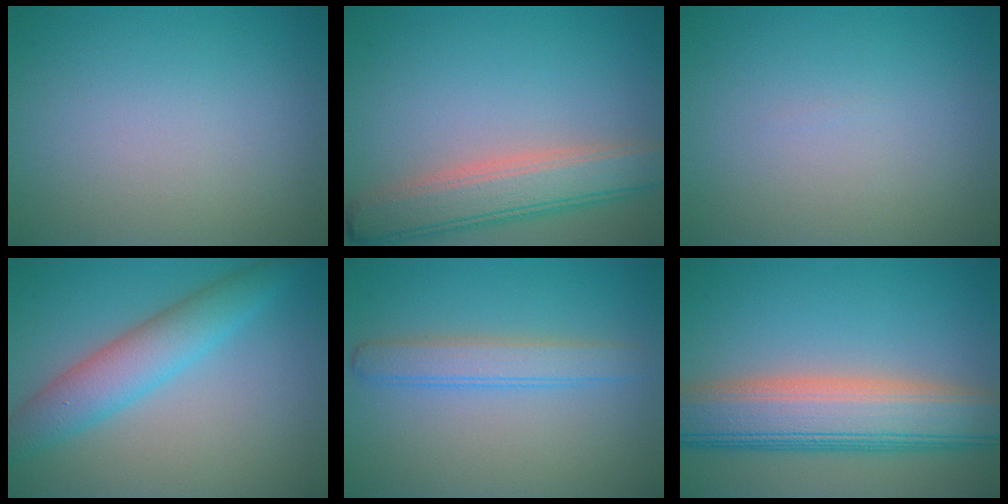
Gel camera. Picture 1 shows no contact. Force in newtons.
{"total": 5.6, "press": 5.6, "slide": 0.3}
{"total": 0.0}
{"total": 4.8, "press": 4.8, "slide": 0.1}
{"total": 2.9, "press": 2.9, "slide": 0.1}
{"total": 9.2, "press": 9.2, "slide": 0.5}